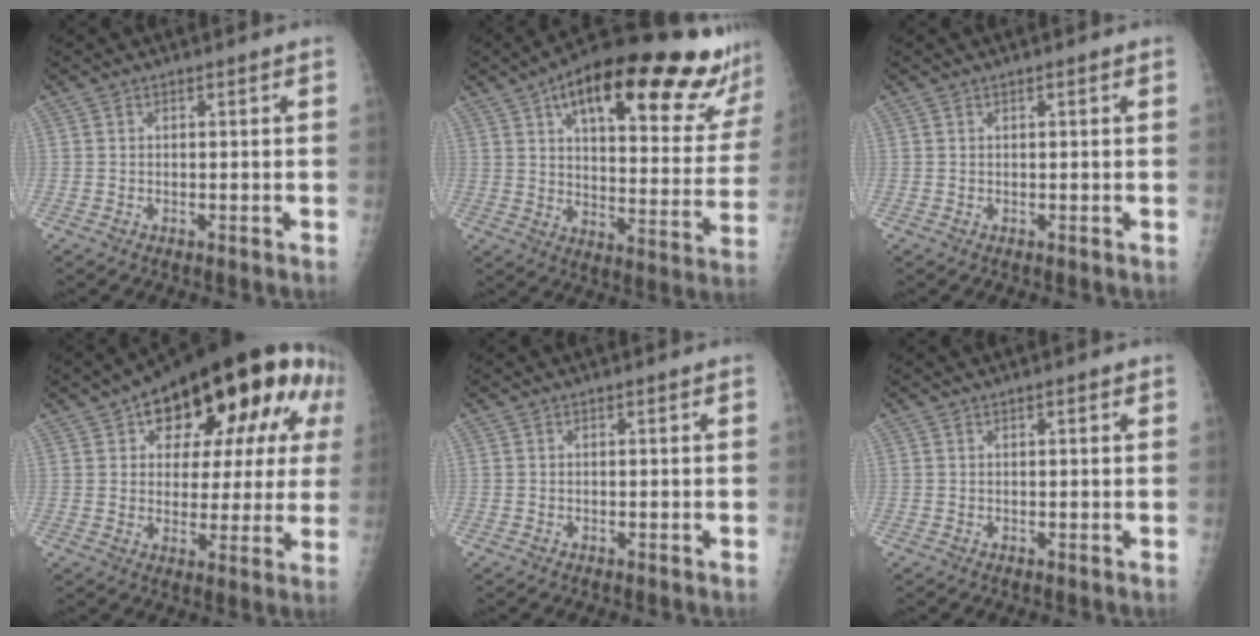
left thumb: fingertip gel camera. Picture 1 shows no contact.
{"total": 29.2, "force": [19.1, 8.8, 20.2], "torque": [-0.260, -0.046, 0.267]}
{"total": 0.6, "force": [0.3, 0.1, 0.5], "torque": [-0.007, 0.001, 0.004]}
{"total": 23.1, "force": [9.9, 11.9, 17.1], "torque": [-0.197, 0.011, 0.135]}
{"total": 0.0}
{"total": 1.0, "force": [0.5, 0.3, 0.8], "torque": [-0.011, 0.000, 0.007]}